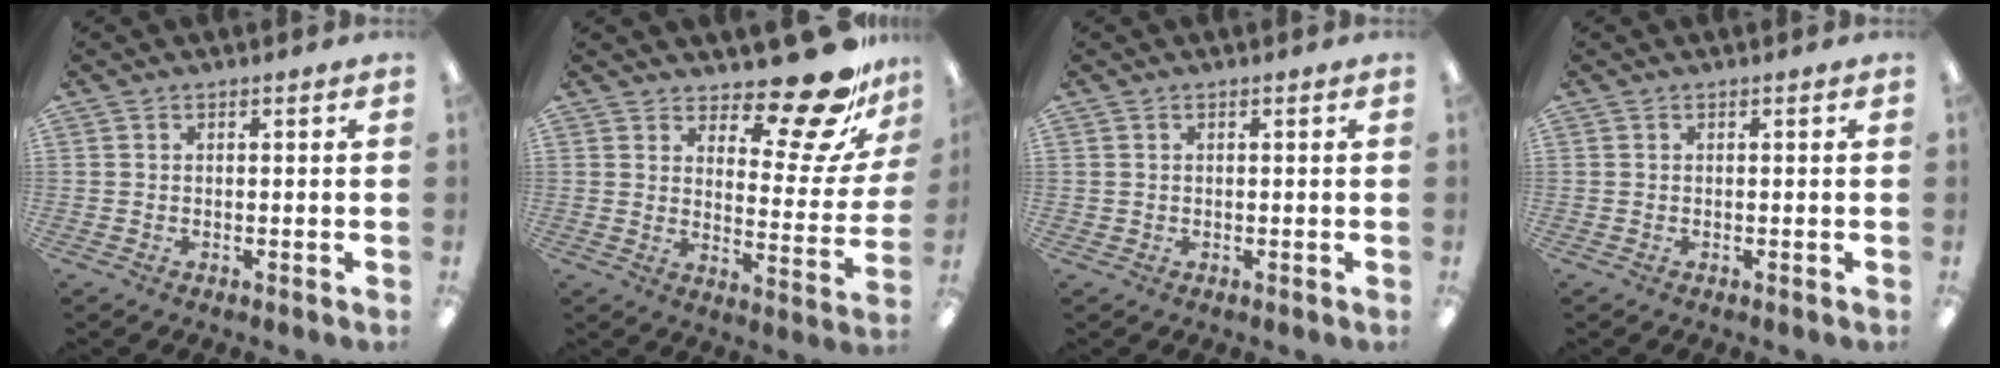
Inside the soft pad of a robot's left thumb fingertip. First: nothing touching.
{"total": 19.0, "force": [15.1, 5.9, 10.0], "torque": [-0.113, -0.124, 0.245]}
{"total": 0.6, "force": [0.3, 0.6, 0.0], "torque": [0.000, 0.005, 0.005]}
{"total": 0.0}